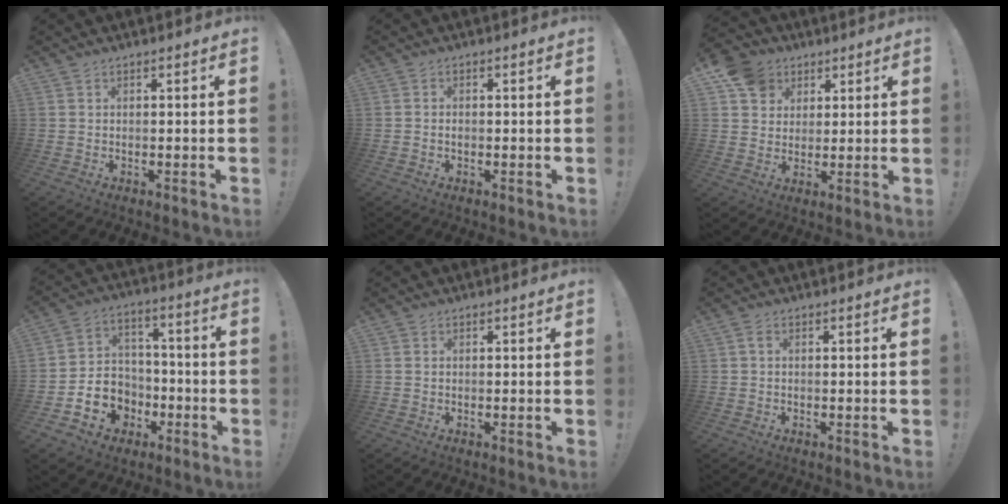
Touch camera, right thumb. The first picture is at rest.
{"total": 0.8, "force": [-0.5, 0.5, 0.3], "torque": [-0.004, 0.002, -0.010]}
{"total": 10.1, "force": [4.4, 8.4, 3.3], "torque": [-0.039, -0.022, 0.089]}
{"total": 11.3, "force": [-4.8, 9.4, 3.8], "torque": [-0.056, 0.028, -0.080]}
{"total": 0.6, "force": [0.0, 0.6, 0.1], "torque": [0.000, 0.002, 0.000]}
{"total": 1.2, "force": [0.2, 0.6, 1.0], "torque": [-0.014, 0.002, 0.002]}